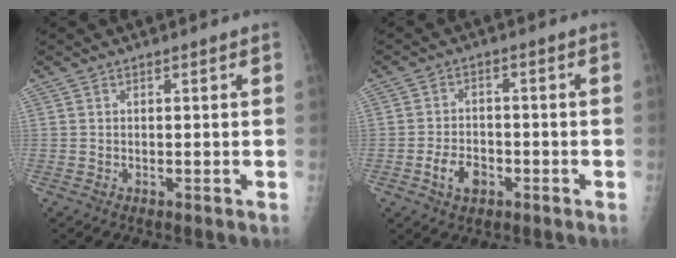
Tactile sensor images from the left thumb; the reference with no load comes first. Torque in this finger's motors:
{"motor_torque": [-0.43, 0.63, 0.20, 0.03, 0.02]}